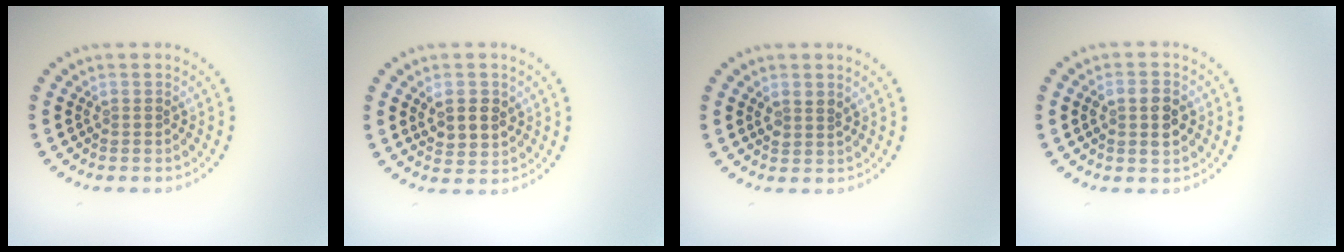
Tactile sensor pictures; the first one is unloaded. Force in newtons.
{"total": 3.0, "press": 2.9, "slide": 0.6}
{"total": 1.3, "press": 1.2, "slide": 0.6}
{"total": 2.8, "press": 2.8, "slide": 0.3}